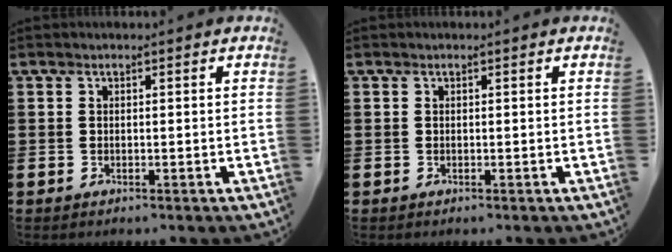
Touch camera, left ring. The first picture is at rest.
{"total": 0.0}